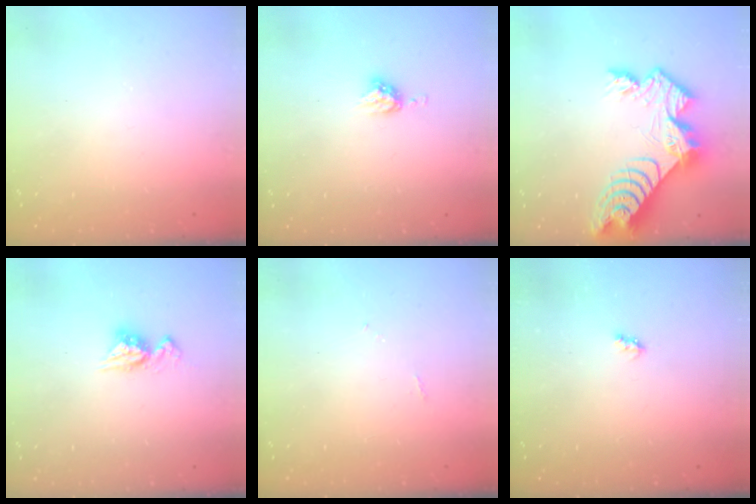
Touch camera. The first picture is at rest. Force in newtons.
{"total": 5.1, "press": 5.1, "slide": 0.7}
{"total": 13.2, "press": 13.2, "slide": 1.0}
{"total": 7.5, "press": 7.4, "slide": 0.8}
{"total": 4.0, "press": 4.0, "slide": 0.6}
{"total": 2.6, "press": 2.6, "slide": 0.4}